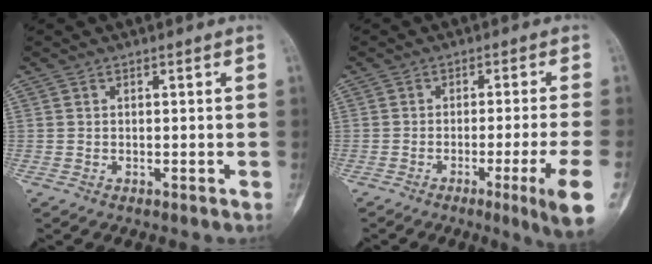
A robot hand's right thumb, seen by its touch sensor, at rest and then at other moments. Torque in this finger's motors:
{"motor_torque": [-0.07, 0.17, -0.10, 0.11, 0.15]}